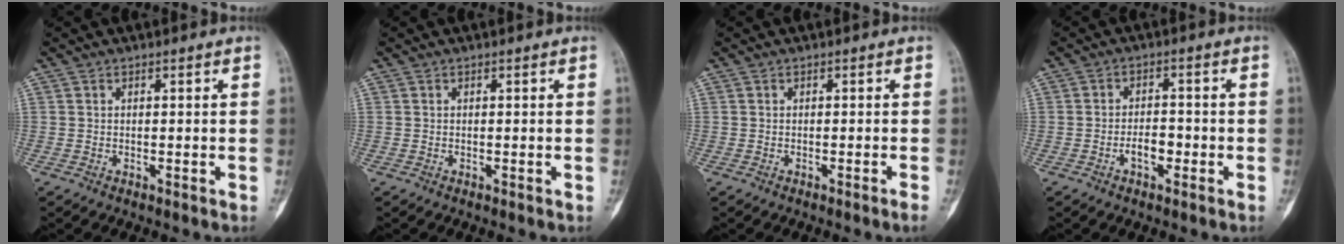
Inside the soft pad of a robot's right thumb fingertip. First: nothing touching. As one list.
[{"total": 0.0}, {"total": 1.1, "force": [-0.7, -0.3, 0.8], "torque": [-0.016, 0.003, -0.009]}, {"total": 3.7, "force": [-1.5, 1.9, 2.8], "torque": [-0.041, 0.014, -0.026]}]